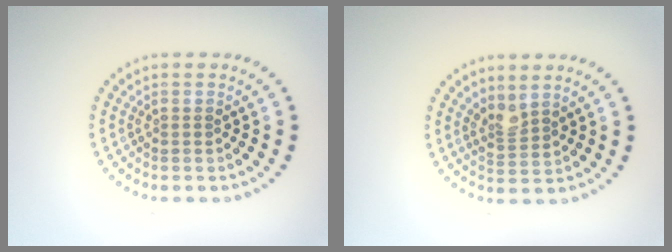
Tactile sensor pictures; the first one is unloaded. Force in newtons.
{"total": 2.0, "press": 1.5, "slide": 1.3}